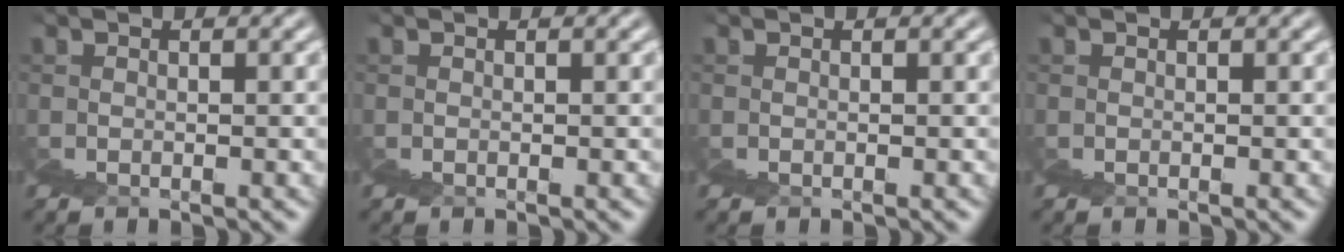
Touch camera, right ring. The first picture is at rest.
{"total": 0.0}
{"total": 0.0}
{"total": 0.0}